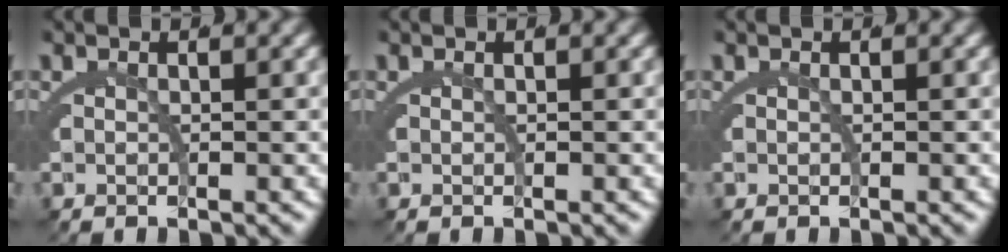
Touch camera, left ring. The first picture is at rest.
{"total": 0.0}
{"total": 0.0}